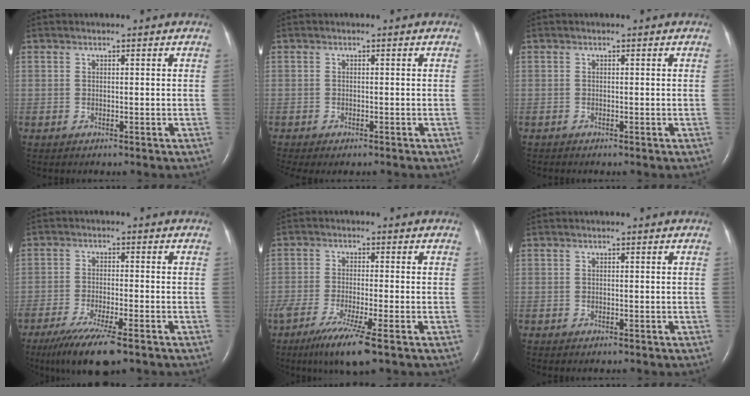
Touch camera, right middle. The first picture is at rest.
{"total": 3.1, "force": [-2.5, 1.0, 1.6], "torque": [-0.017, -0.008, -0.032]}
{"total": 0.0}
{"total": 9.8, "force": [-6.9, 1.2, 6.9], "torque": [-0.119, -0.024, -0.111]}
{"total": 8.6, "force": [-5.4, 0.0, 6.7], "torque": [-0.122, -0.025, -0.090]}
{"total": 0.5, "force": [-0.4, 0.2, 0.2], "torque": [-0.007, -0.001, -0.005]}